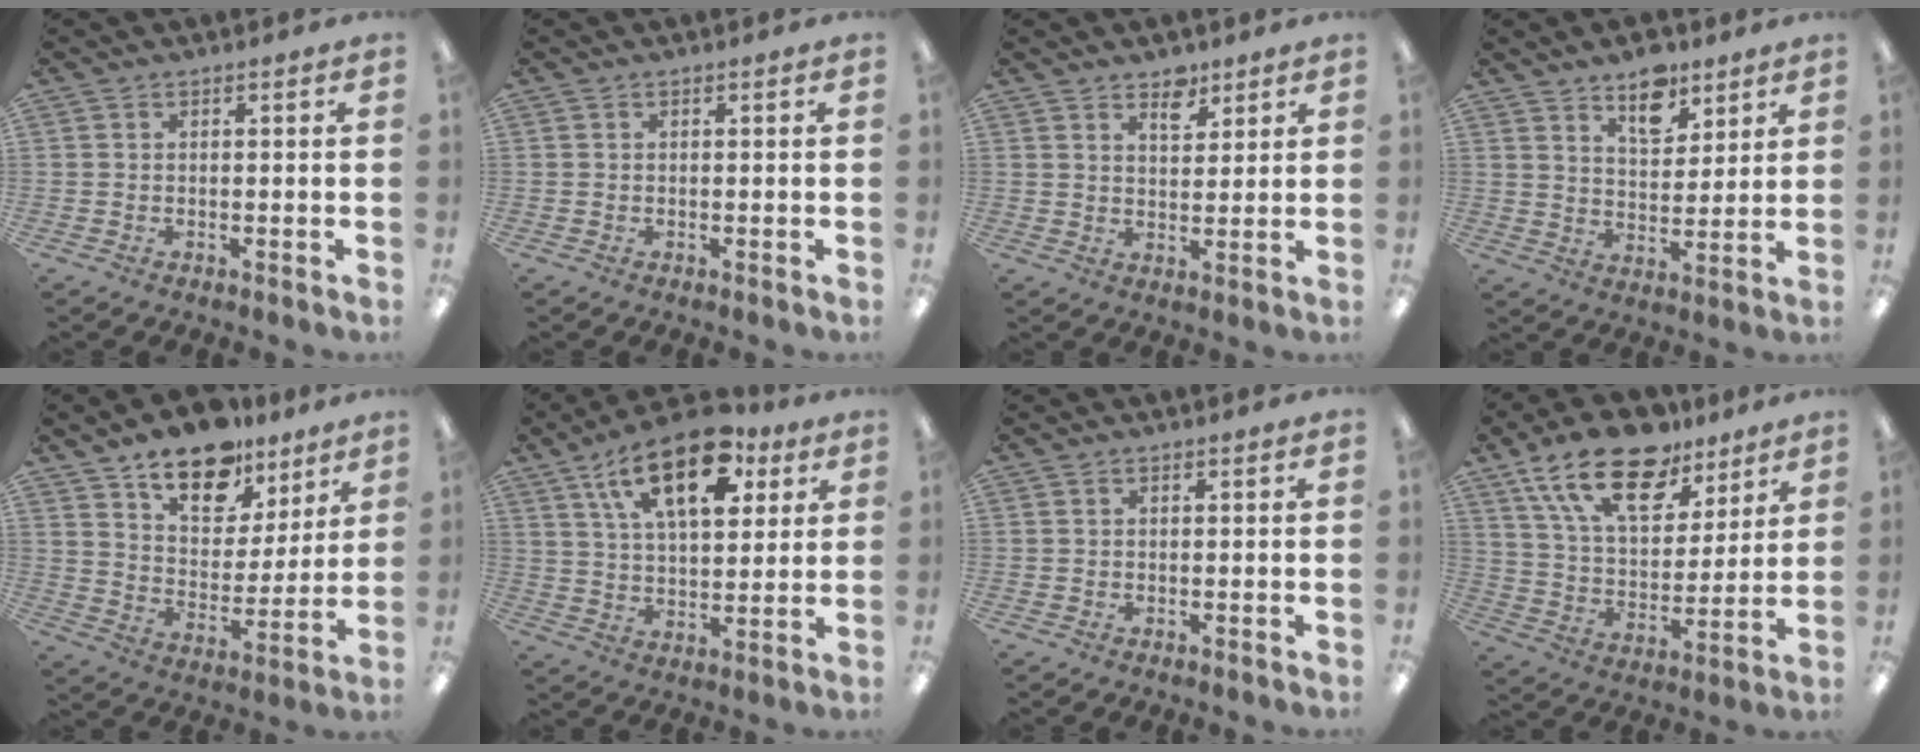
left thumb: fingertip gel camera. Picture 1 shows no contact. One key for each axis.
{"total": 0.0}
{"total": 5.3, "fx": 4.0, "fy": 2.7, "fz": 2.2, "tx": -0.014, "ty": -0.026, "tz": 0.067}
{"total": 9.7, "fx": 6.9, "fy": 5.0, "fz": 4.7, "tx": -0.056, "ty": -0.037, "tz": 0.118}
{"total": 15.3, "fx": 11.4, "fy": 8.0, "fz": 6.3, "tx": -0.103, "ty": -0.067, "tz": 0.205}
{"total": 19.1, "fx": 10.1, "fy": 9.5, "fz": 13.2, "tx": -0.203, "ty": -0.034, "tz": 0.171}
{"total": 0.0}
{"total": 19.9, "fx": 13.3, "fy": 9.9, "fz": 11.0, "tx": -0.196, "ty": -0.065, "tz": 0.237}